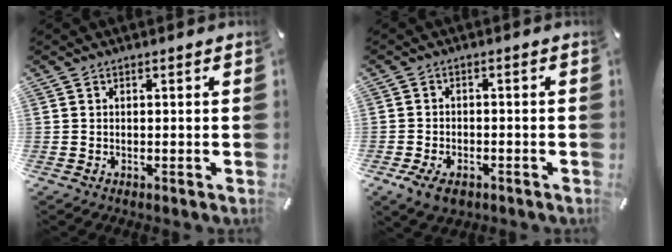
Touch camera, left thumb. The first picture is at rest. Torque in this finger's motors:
{"motor_torque": [0.71, 0.72, 0.36, 0.23, 0.04]}